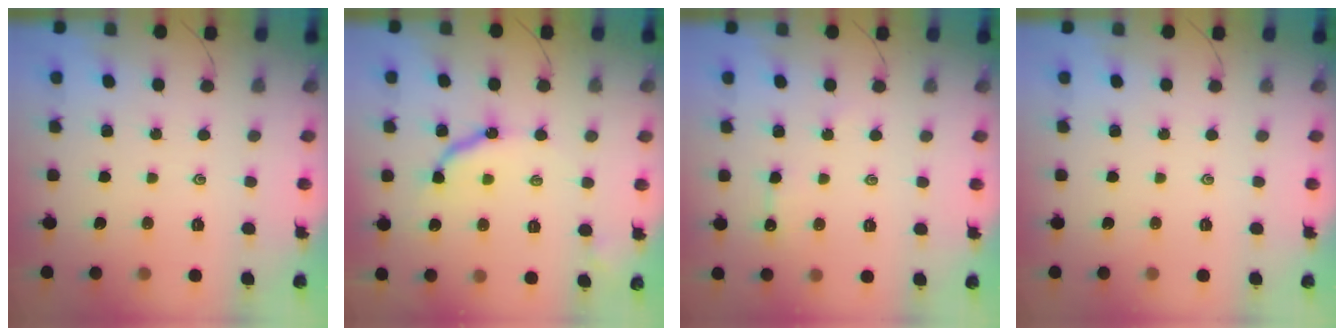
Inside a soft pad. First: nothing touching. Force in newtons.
{"total": 9.3, "press": 9.3, "slide": 0.1}
{"total": 3.0, "press": 3.0, "slide": 0.4}
{"total": 0.0}